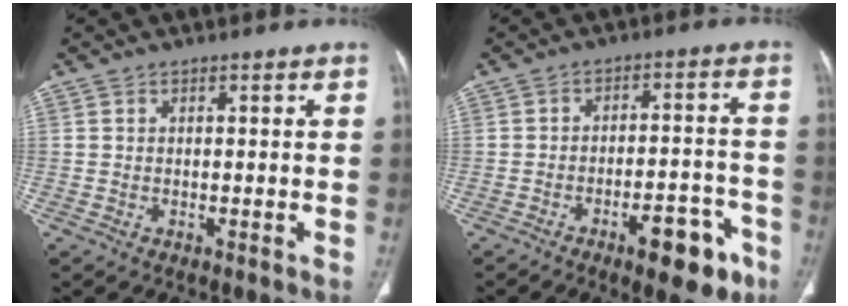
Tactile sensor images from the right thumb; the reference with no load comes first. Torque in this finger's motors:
{"motor_torque": [1.24, 1.93, 0.00, -0.05, 0.17]}